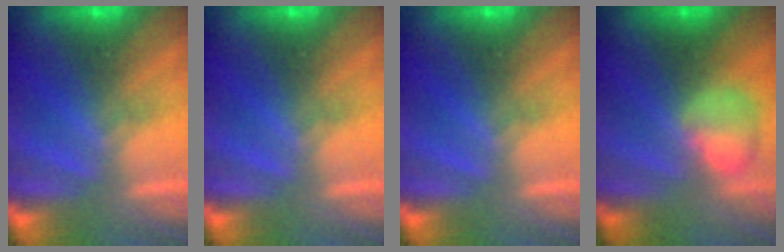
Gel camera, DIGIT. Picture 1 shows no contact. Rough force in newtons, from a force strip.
{"total": 0.0}
{"total": 0.0}
{"total": 2.4}